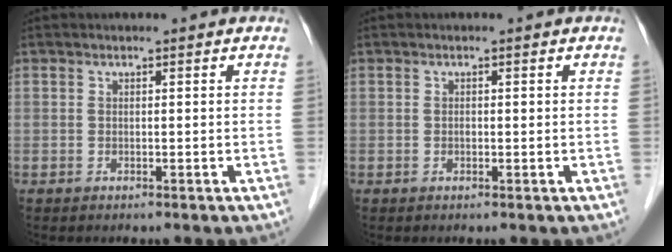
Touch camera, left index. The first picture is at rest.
{"total": 0.5, "force": [0.0, 0.3, 0.4], "torque": [-0.009, 0.000, 0.000]}